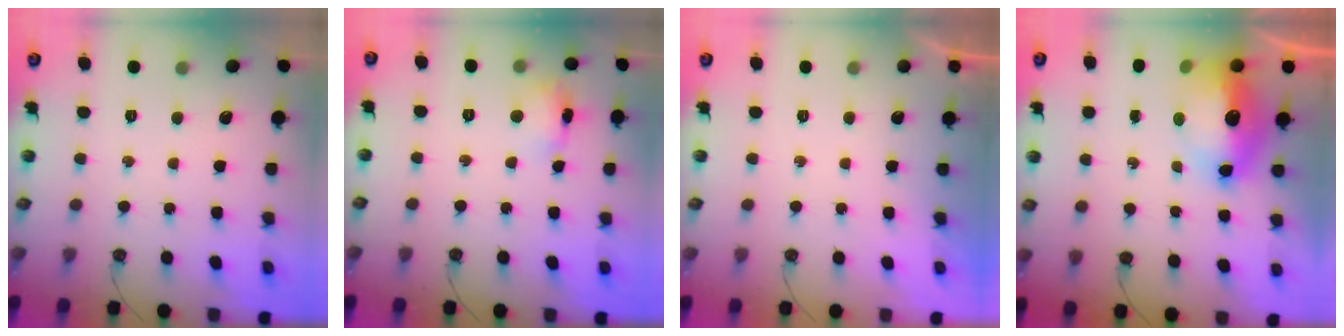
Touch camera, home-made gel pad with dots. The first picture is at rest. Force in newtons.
{"total": 7.6, "press": 7.6, "slide": 0.6}
{"total": 0.0}
{"total": 12.9, "press": 12.8, "slide": 1.4}